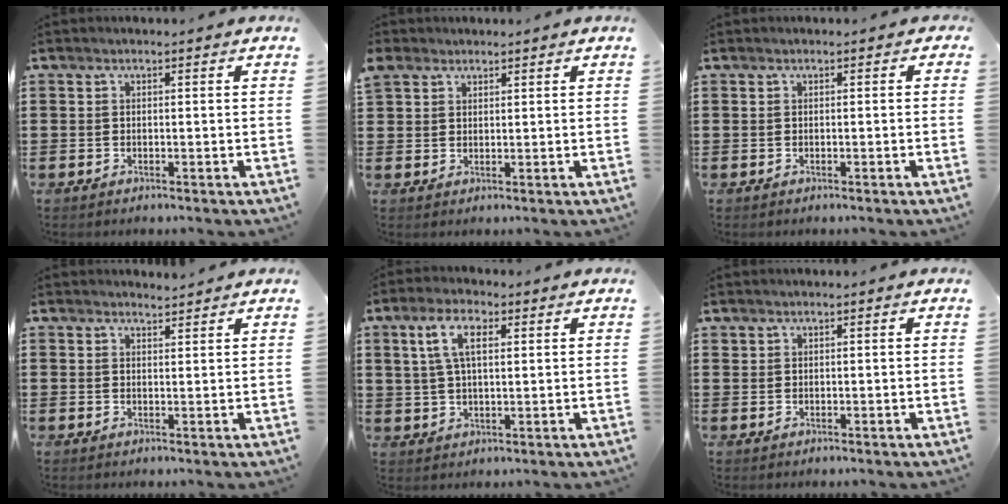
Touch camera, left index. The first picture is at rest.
{"total": 2.5, "force": [1.7, 1.7, 0.1], "torque": [-0.011, 0.009, 0.034]}
{"total": 0.5, "force": [-0.2, 0.4, 0.0], "torque": [-0.002, 0.002, -0.005]}
{"total": 1.8, "force": [1.8, 0.1, 0.1], "torque": [-0.006, 0.001, 0.036]}
{"total": 6.4, "force": [2.6, 2.8, 5.1], "torque": [-0.111, 0.012, 0.044]}
{"total": 0.7, "force": [0.5, 0.4, 0.0], "torque": [-0.003, 0.003, 0.010]}